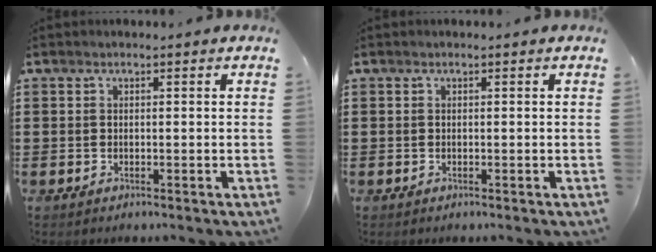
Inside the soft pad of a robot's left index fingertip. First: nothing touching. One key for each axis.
{"total": 0.0}